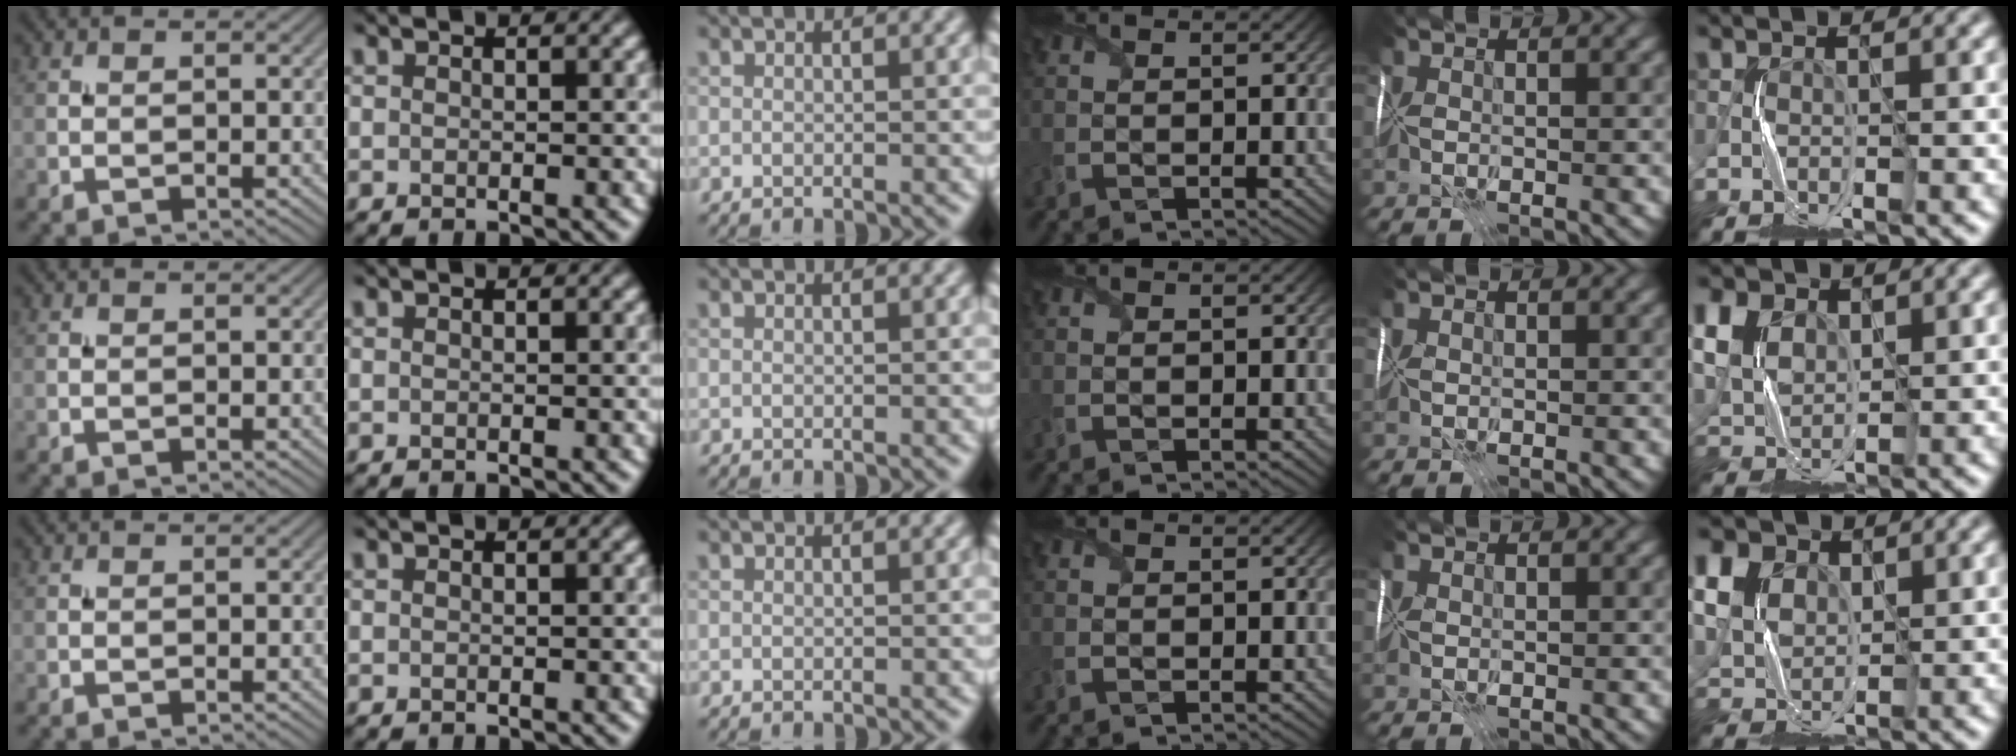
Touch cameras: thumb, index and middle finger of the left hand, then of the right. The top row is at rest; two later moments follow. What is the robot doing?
{"motion": "fold", "object": "shipping label"}